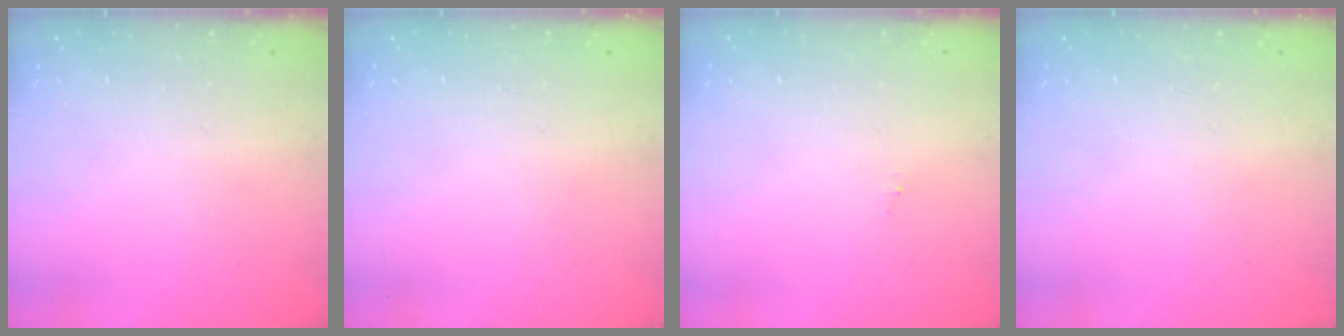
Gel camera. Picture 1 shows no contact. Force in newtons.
{"total": 0.0}
{"total": 0.0}
{"total": 0.0}